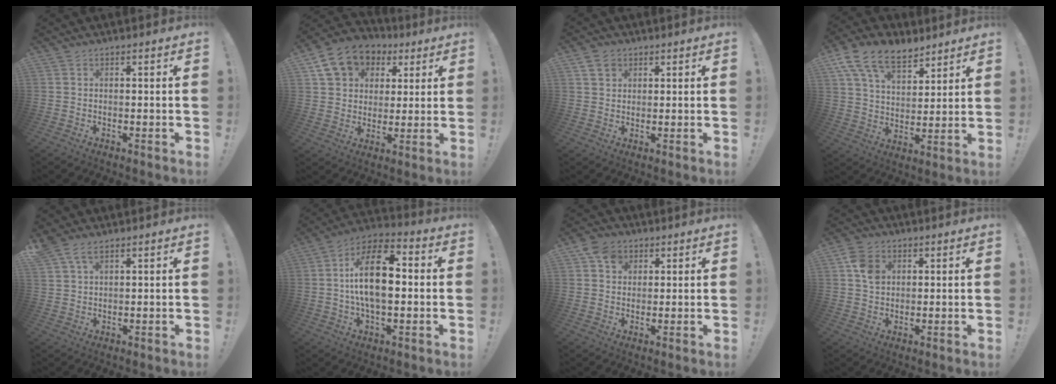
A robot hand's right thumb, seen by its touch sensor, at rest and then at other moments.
{"total": 13.5, "force": [6.5, 10.5, 5.5], "torque": [-0.085, -0.031, 0.128]}
{"total": 4.9, "force": [2.7, 3.6, 2.0], "torque": [-0.027, -0.004, 0.051]}
{"total": 14.7, "force": [9.5, 8.3, 7.5], "torque": [-0.141, -0.048, 0.181]}
{"total": 4.7, "force": [3.4, 1.8, 2.6], "torque": [-0.050, -0.016, 0.066]}
{"total": 17.1, "force": [0.5, 9.0, 14.6], "torque": [-0.254, 0.015, 0.002]}
{"total": 6.9, "force": [3.1, 5.5, 2.8], "torque": [-0.041, -0.006, 0.061]}
{"total": 7.4, "force": [2.2, 5.7, 4.2], "torque": [-0.067, 0.004, 0.044]}